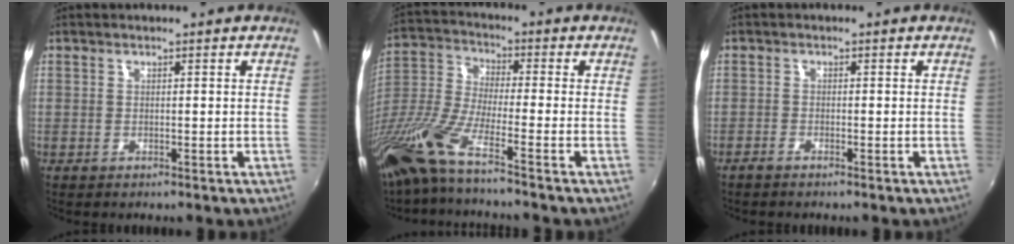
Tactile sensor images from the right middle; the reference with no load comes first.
{"total": 11.3, "force": [-8.2, -0.2, 7.8], "torque": [-0.163, -0.022, -0.167]}
{"total": 1.3, "force": [-1.2, 0.1, 0.5], "torque": [-0.019, -0.002, -0.026]}